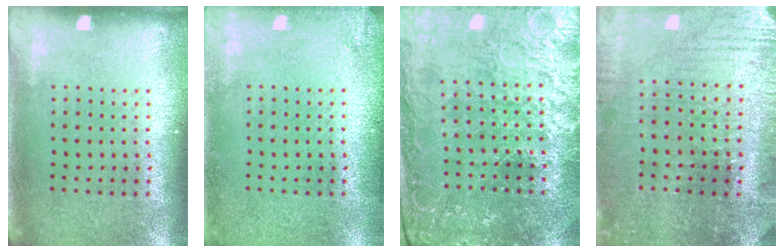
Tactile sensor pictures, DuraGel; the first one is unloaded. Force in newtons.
{"total": 1.3, "press": 1.3, "slide": 0.1}
{"total": 3.2, "press": 3.2, "slide": 0.4}
{"total": 0.9, "press": 0.8, "slide": 0.4}